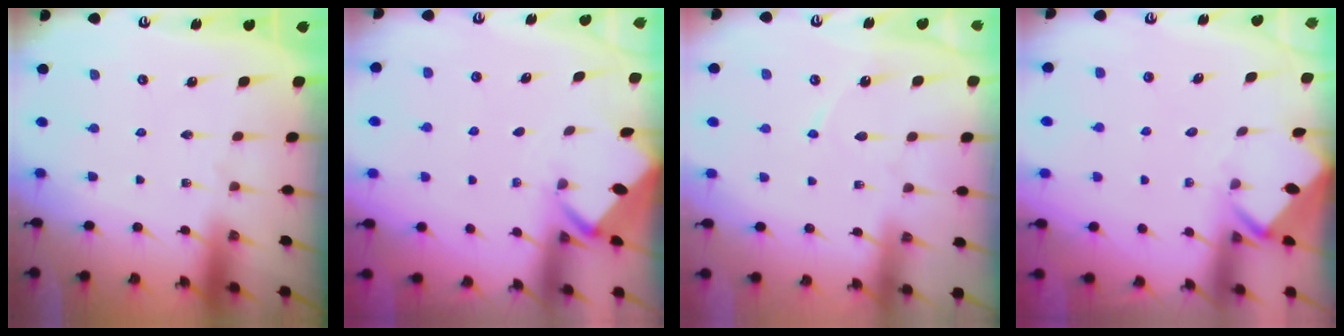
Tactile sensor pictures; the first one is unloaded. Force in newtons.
{"total": 1.9, "press": 1.9, "slide": 0.1}
{"total": 4.7, "press": 4.7, "slide": 0.4}
{"total": 3.5, "press": 3.5, "slide": 0.3}